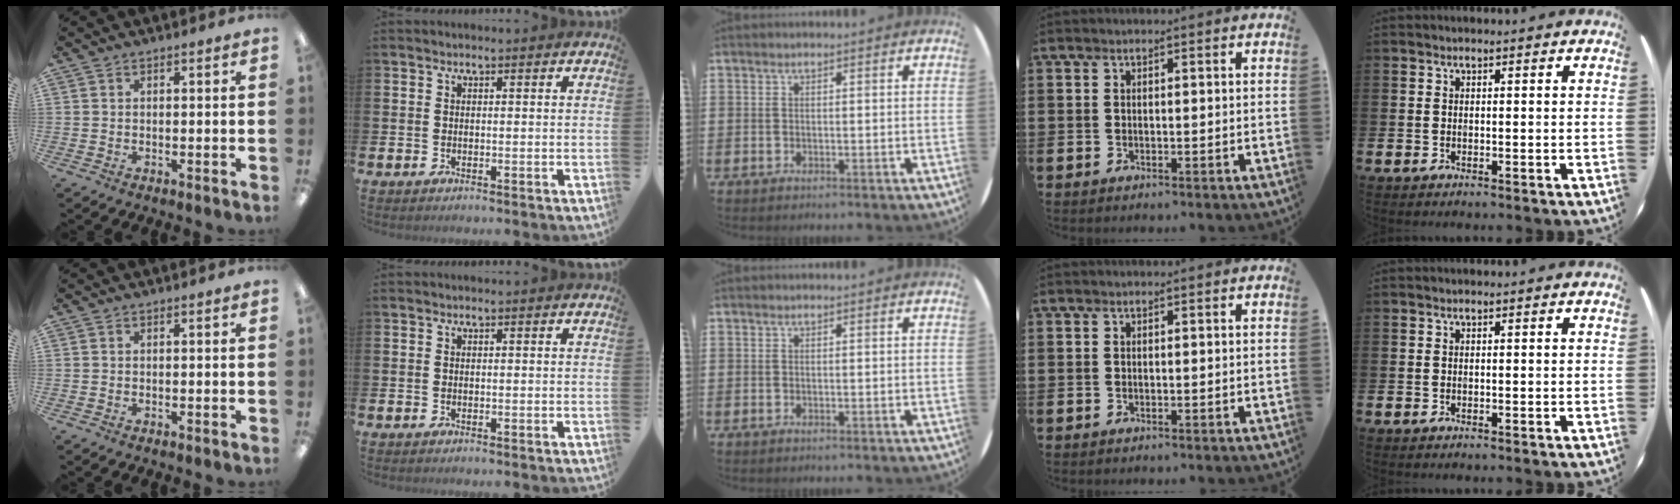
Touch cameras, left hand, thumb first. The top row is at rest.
{}